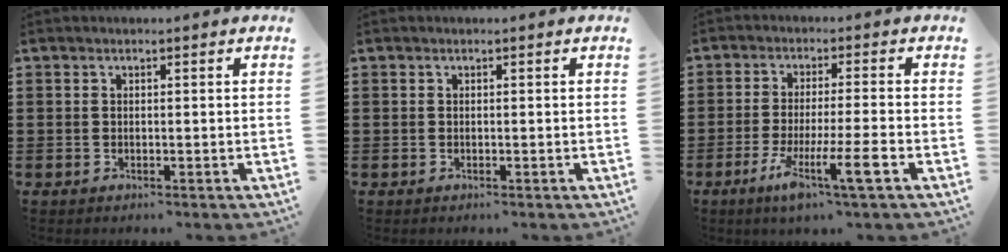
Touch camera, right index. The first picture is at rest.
{"total": 0.0}
{"total": 7.7, "force": [-3.6, 0.1, 6.7], "torque": [-0.130, -0.019, -0.067]}